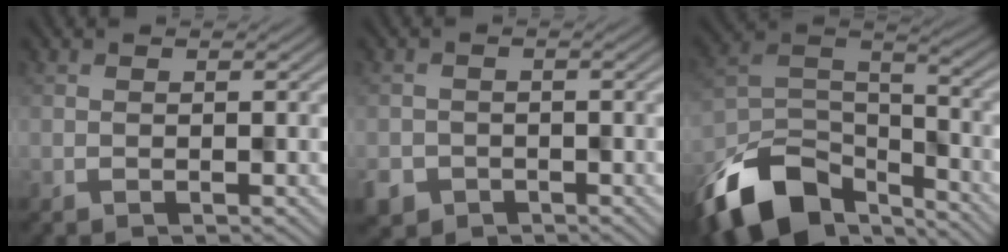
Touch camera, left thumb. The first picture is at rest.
{"total": 2.8, "force": [-1.9, 2.0, 0.3], "torque": [-0.008, -0.012, -0.033]}
{"total": 13.9, "force": [-10.1, 7.0, 6.6], "torque": [-0.154, -0.015, -0.175]}